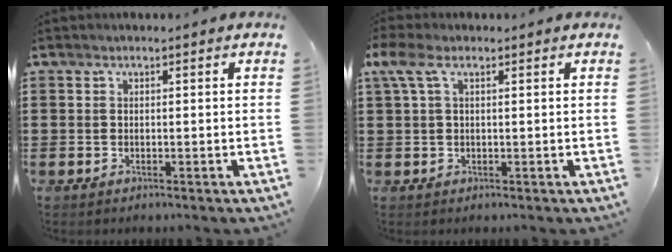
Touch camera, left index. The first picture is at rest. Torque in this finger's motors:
{"motor_torque": [2.14, 0.00, 0.98, 0.21]}